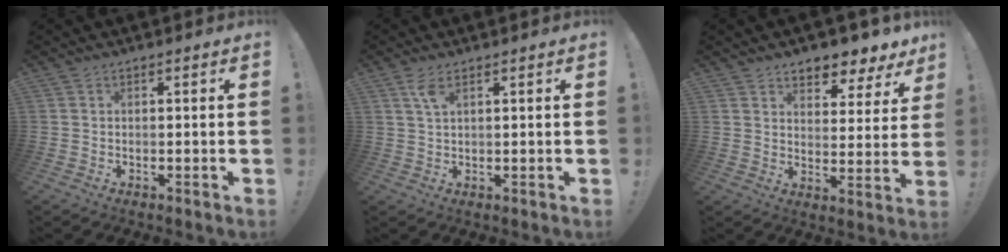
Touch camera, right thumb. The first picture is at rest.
{"total": 3.8, "force": [2.0, 1.3, 3.0], "torque": [-0.062, -0.001, 0.035]}
{"total": 7.2, "force": [6.1, 3.2, 2.1], "torque": [-0.020, -0.059, 0.109]}